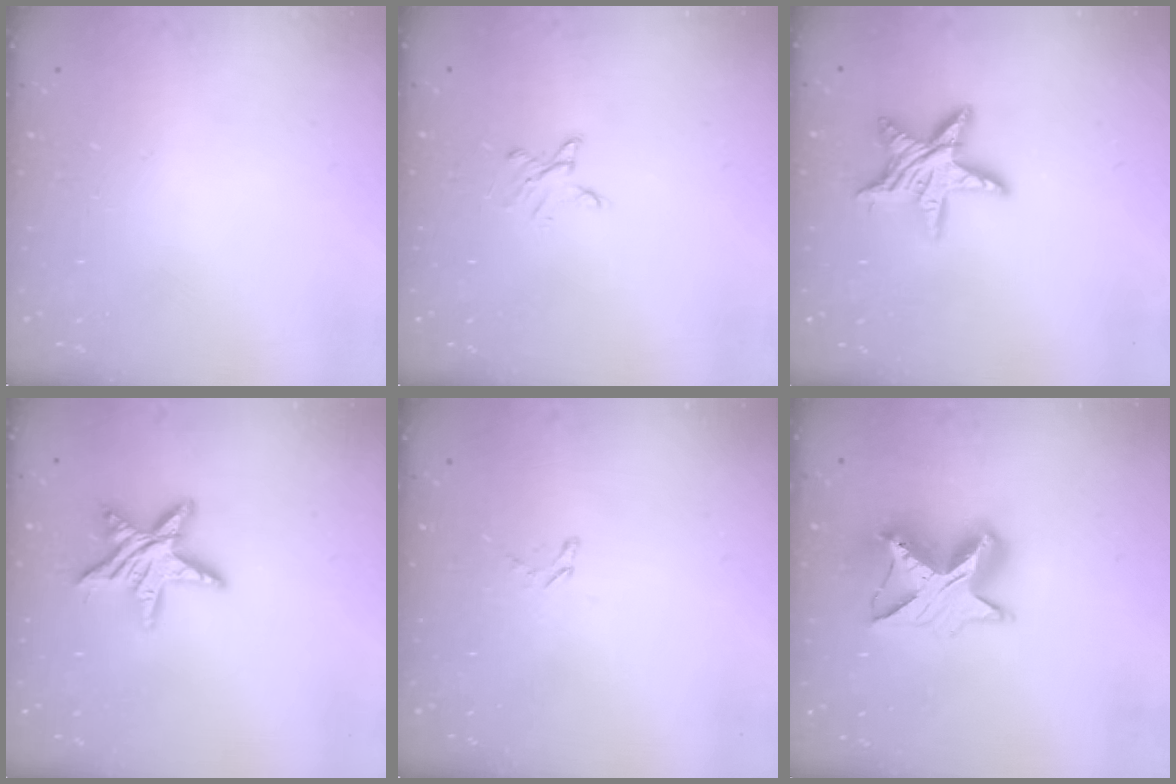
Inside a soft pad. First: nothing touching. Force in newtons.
{"total": 4.3, "press": 4.3, "slide": 0.3}
{"total": 12.4, "press": 12.4, "slide": 0.7}
{"total": 12.2, "press": 12.2, "slide": 0.6}
{"total": 2.4, "press": 2.4, "slide": 0.2}
{"total": 11.5, "press": 11.4, "slide": 0.7}